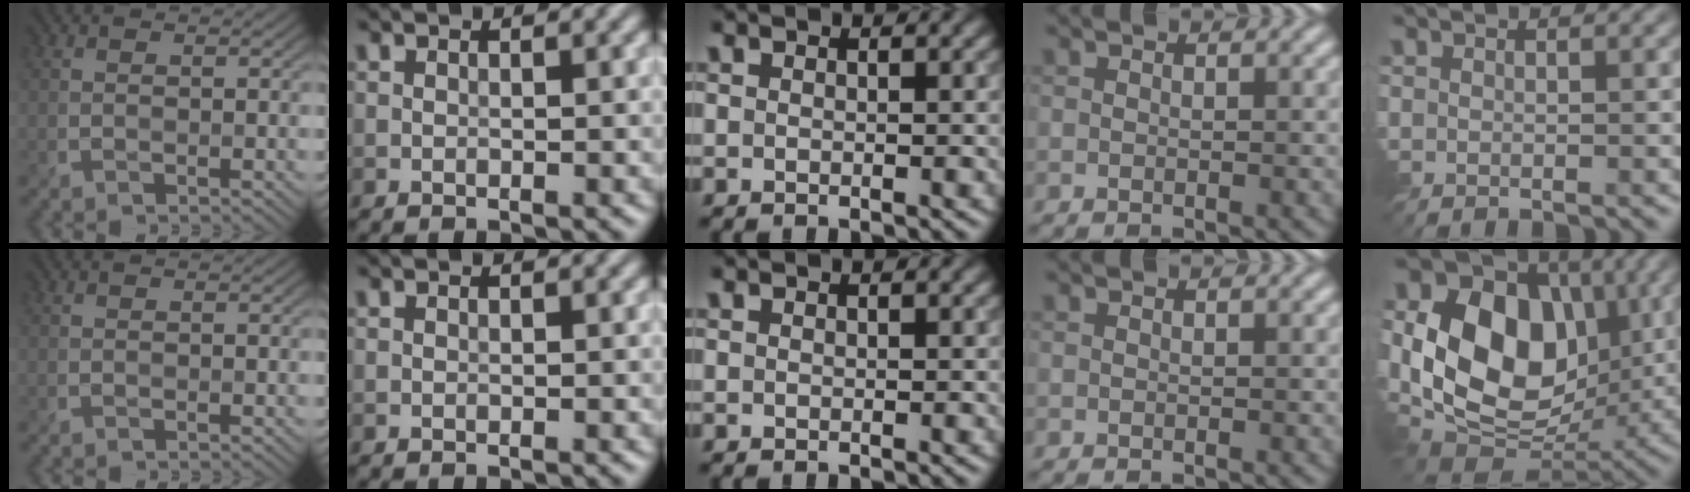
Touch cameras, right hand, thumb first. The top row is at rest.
{"little": {"total": 14.2, "force": [1.5, 10.2, 9.7], "torque": [-0.167, -0.001, 0.023]}}